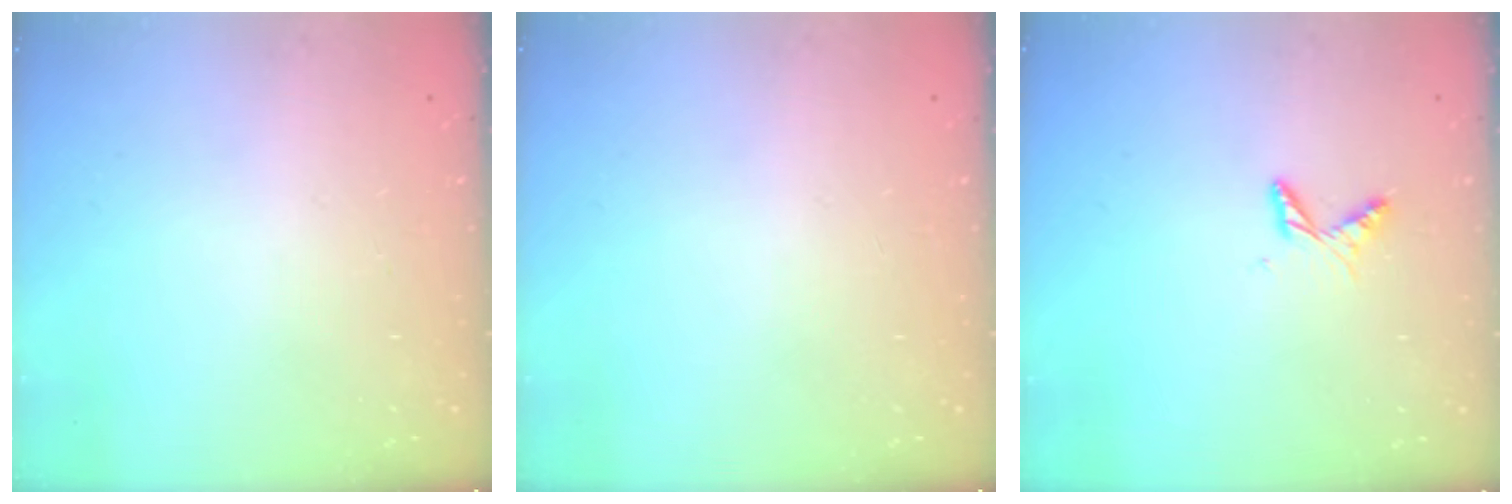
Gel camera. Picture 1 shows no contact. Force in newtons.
{"total": 0.0}
{"total": 5.9, "press": 5.9, "slide": 0.5}